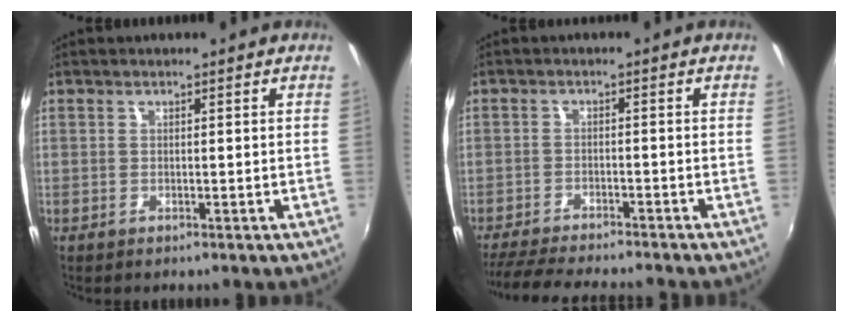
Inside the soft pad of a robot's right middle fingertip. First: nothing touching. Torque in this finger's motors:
{"motor_torque": [0.17, -0.18, 0.07, 0.07]}